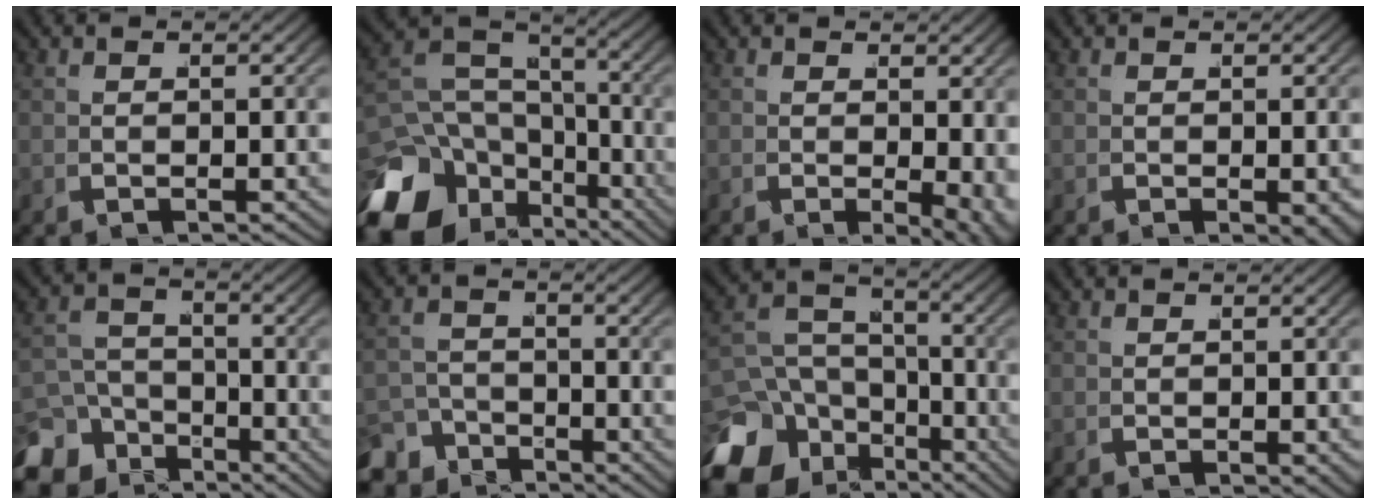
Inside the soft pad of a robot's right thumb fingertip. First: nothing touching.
{"total": 12.6, "force": [-3.9, 8.9, 7.9], "torque": [-0.133, -0.036, -0.052]}
{"total": 3.5, "force": [-0.1, 1.7, 3.1], "torque": [-0.034, -0.015, 0.004]}
{"total": 1.8, "force": [-0.4, 0.7, 1.6], "torque": [-0.019, -0.005, -0.002]}
{"total": 9.0, "force": [-4.5, 6.5, 4.2], "torque": [-0.058, -0.039, -0.064]}
{"total": 5.4, "force": [-4.0, 3.4, 1.4], "torque": [0.003, -0.019, -0.071]}
{"total": 11.9, "force": [-4.3, 8.9, 6.7], "torque": [-0.110, -0.044, -0.053]}
{"total": 0.5, "force": [-0.2, 0.2, 0.4], "torque": [-0.007, -0.003, -0.001]}